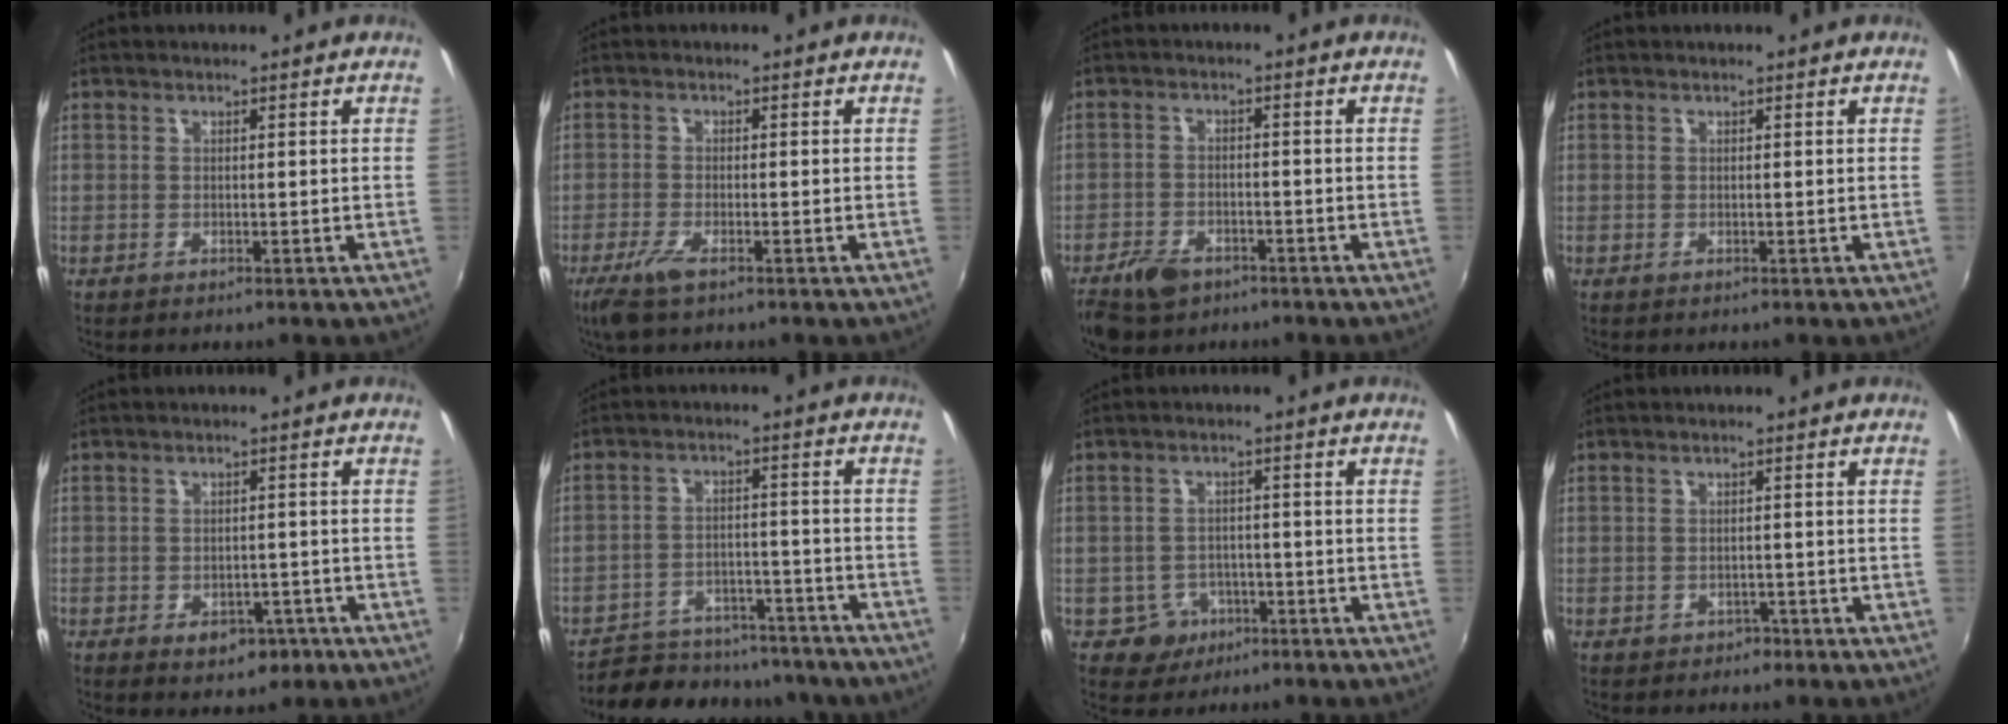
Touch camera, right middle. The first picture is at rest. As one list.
[{"total": 4.5, "force": [-2.9, 0.9, 3.2], "torque": [-0.081, -0.013, -0.057]}, {"total": 7.1, "force": [-4.9, 4.0, 3.1], "torque": [-0.089, -0.003, -0.083]}, {"total": 0.0}, {"total": 5.5, "force": [-3.1, 3.6, 2.8], "torque": [-0.055, -0.005, -0.034]}, {"total": 22.1, "force": [-19.1, 7.9, 7.9], "torque": [-0.164, 0.011, -0.246]}, {"total": 4.7, "force": [-2.5, 4.0, 0.5], "torque": [-0.023, 0.011, -0.031]}, {"total": 2.1, "force": [-1.4, 1.5, 0.4], "torque": [-0.010, -0.001, -0.016]}]